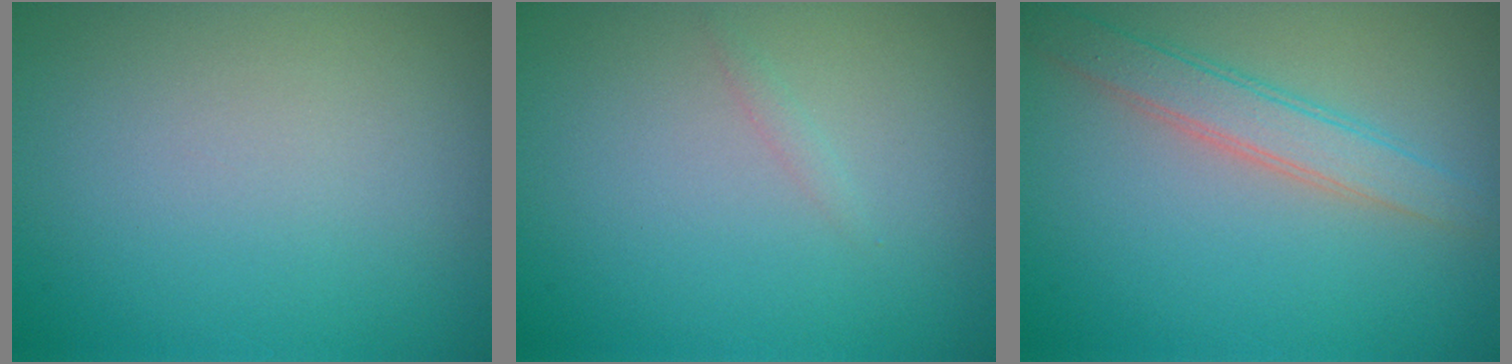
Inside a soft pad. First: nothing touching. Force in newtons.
{"total": 0.5, "press": 0.5, "slide": 0.0}
{"total": 2.9, "press": 2.9, "slide": 0.1}